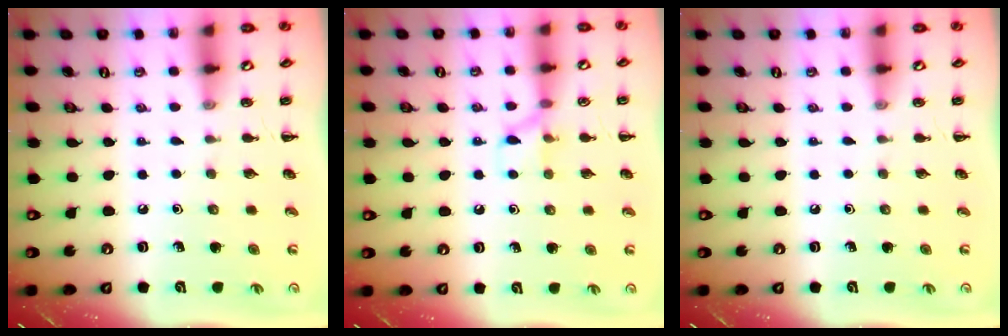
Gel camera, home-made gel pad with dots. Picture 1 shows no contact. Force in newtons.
{"total": 6.4, "press": 6.4, "slide": 0.6}
{"total": 0.0}